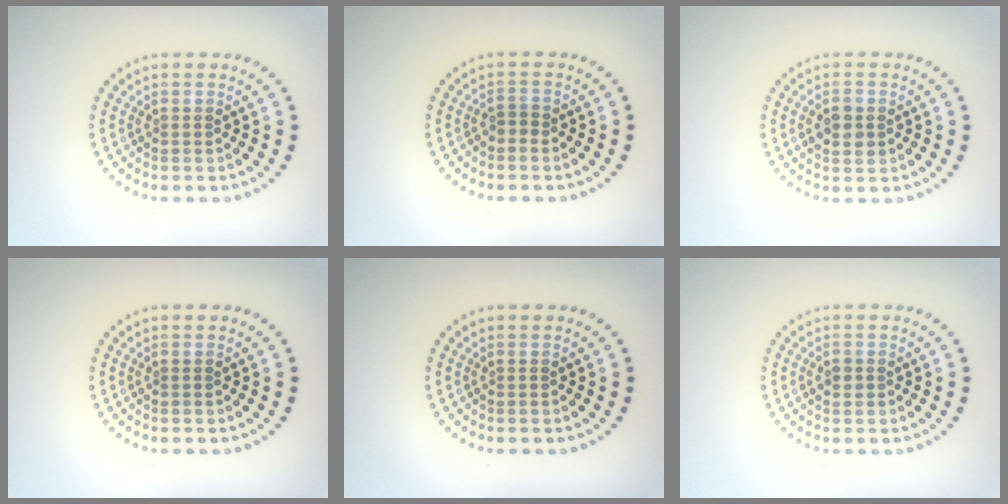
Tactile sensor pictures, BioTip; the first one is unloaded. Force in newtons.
{"total": 0.8, "press": 0.7, "slide": 0.4}
{"total": 2.3, "press": 2.3, "slide": 0.1}
{"total": 0.0}
{"total": 0.0}
{"total": 1.4, "press": 1.3, "slide": 0.2}